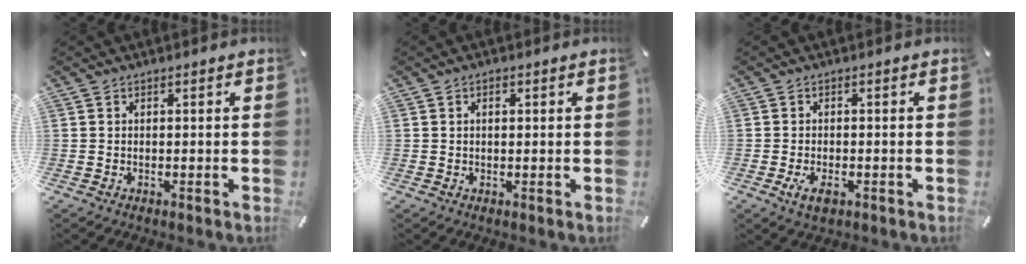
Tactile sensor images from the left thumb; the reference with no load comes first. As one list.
[{"total": 1.2, "force": [0.4, 0.7, 0.9], "torque": [-0.011, 0.002, 0.003]}, {"total": 3.3, "force": [-1.4, 1.7, 2.5], "torque": [-0.061, -0.001, -0.029]}]